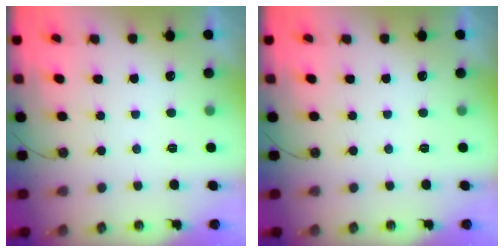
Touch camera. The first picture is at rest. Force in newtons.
{"total": 0.0}